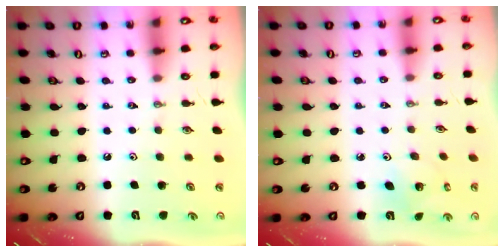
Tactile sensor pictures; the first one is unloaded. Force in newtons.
{"total": 4.1, "press": 4.1, "slide": 0.5}